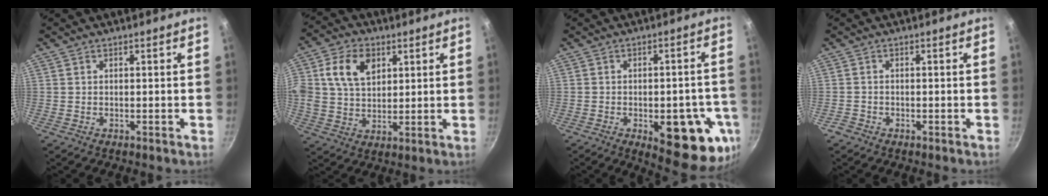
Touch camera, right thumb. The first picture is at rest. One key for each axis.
{"total": 11.2, "fx": 3.7, "fy": 7.8, "fz": 7.1, "tx": -0.118, "ty": 0.002, "tz": 0.064}
{"total": 16.6, "fx": -5.4, "fy": 7.0, "fz": 14.0, "tx": -0.124, "ty": 0.003, "tz": -0.064}
{"total": 1.3, "fx": -1.0, "fy": 0.8, "fz": 0.3, "tx": -0.010, "ty": 0.008, "tz": -0.020}